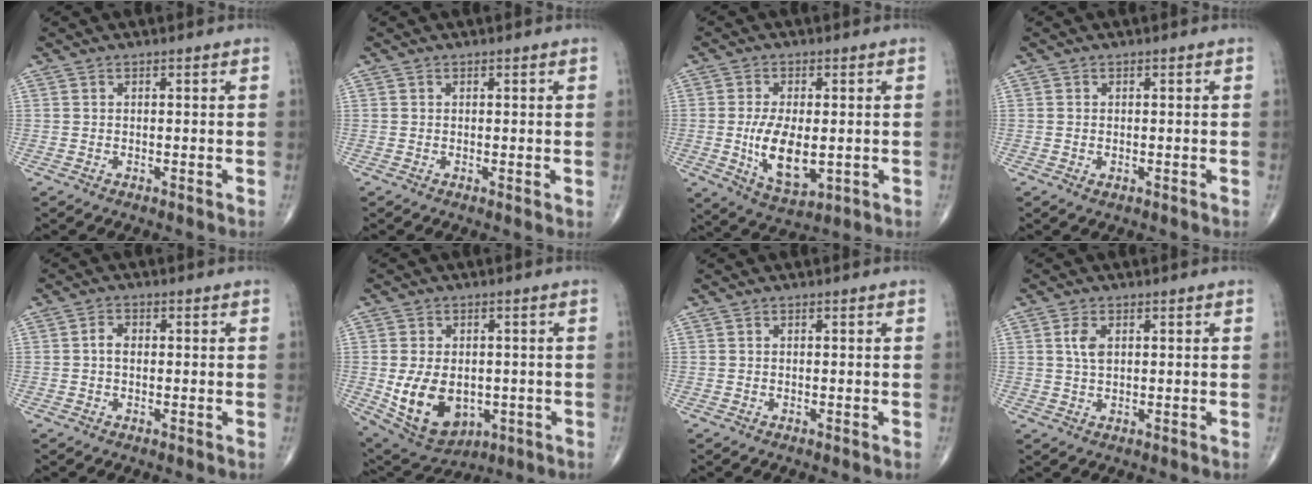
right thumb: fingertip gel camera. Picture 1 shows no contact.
{"total": 0.5, "force": [0.1, 0.2, 0.5], "torque": [-0.009, -0.003, 0.000]}
{"total": 12.0, "force": [-1.3, 5.9, 10.3], "torque": [-0.185, -0.016, -0.012]}
{"total": 0.9, "force": [-0.2, 0.6, 0.7], "torque": [-0.014, -0.001, -0.002]}
{"total": 2.3, "force": [0.0, 1.6, 1.6], "torque": [-0.025, 0.009, -0.004]}
{"total": 13.3, "force": [-2.2, 9.2, 9.3], "torque": [-0.141, -0.001, -0.010]}
{"total": 0.0}
{"total": 3.3, "force": [0.9, 1.8, 2.6], "torque": [-0.051, 0.000, 0.018]}